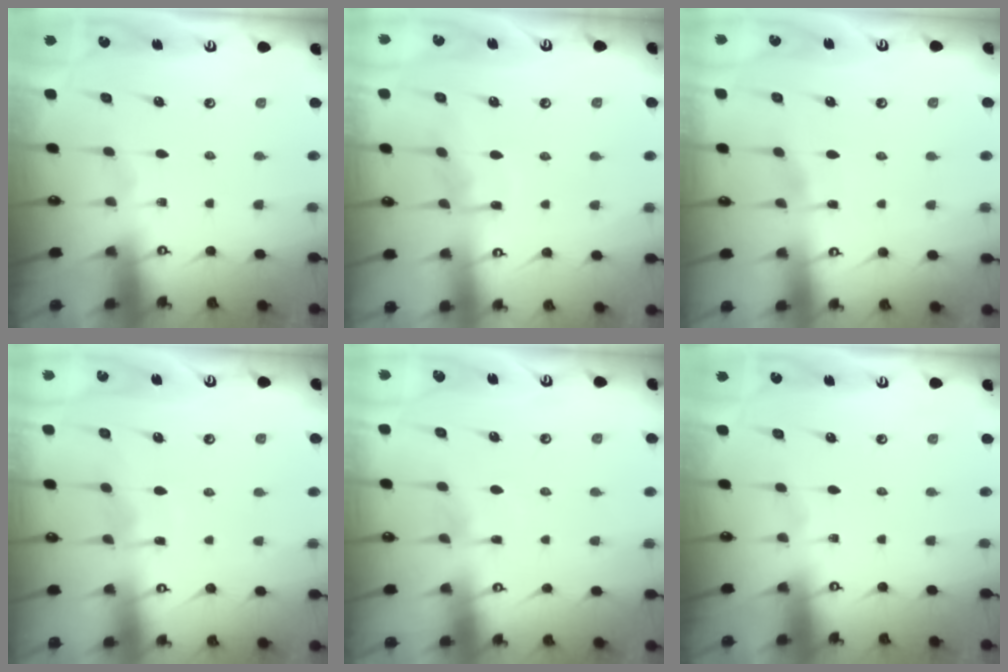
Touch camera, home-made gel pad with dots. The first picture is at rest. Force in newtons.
{"total": 6.1, "press": 6.1, "slide": 0.5}
{"total": 2.8, "press": 2.8, "slide": 0.4}
{"total": 5.7, "press": 5.7, "slide": 0.4}
{"total": 5.1, "press": 5.1, "slide": 0.6}
{"total": 0.0}